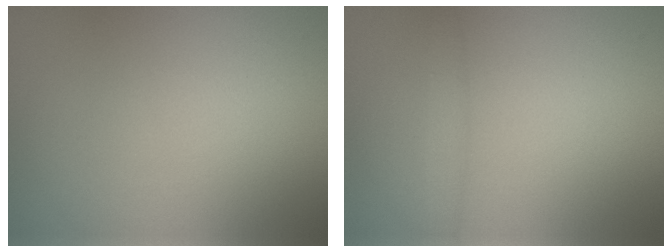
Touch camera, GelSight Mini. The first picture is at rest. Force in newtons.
{"total": 1.3, "press": 1.3, "slide": 0.1}